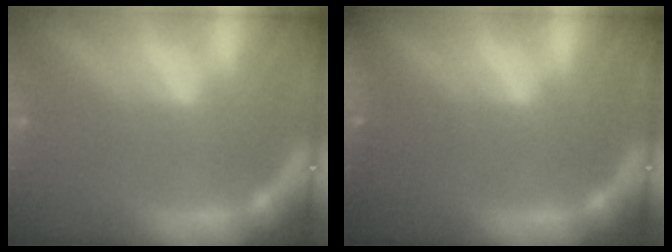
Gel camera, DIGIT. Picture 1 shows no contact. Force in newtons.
{"total": 8.0}